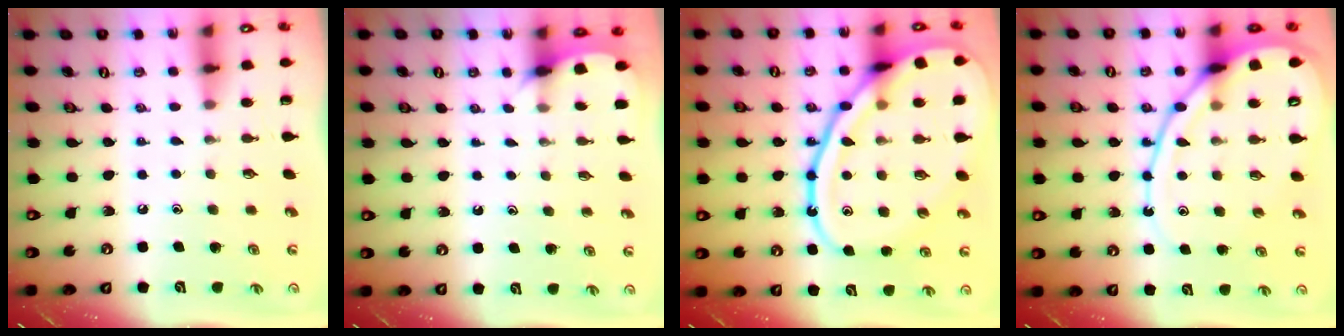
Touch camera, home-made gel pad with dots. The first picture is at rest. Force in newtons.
{"total": 4.4, "press": 4.4, "slide": 0.3}
{"total": 22.4, "press": 22.3, "slide": 1.9}
{"total": 14.8, "press": 14.8, "slide": 1.1}